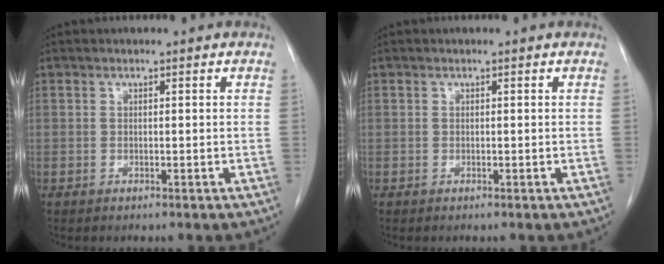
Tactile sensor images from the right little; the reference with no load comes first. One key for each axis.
{"total": 0.0}